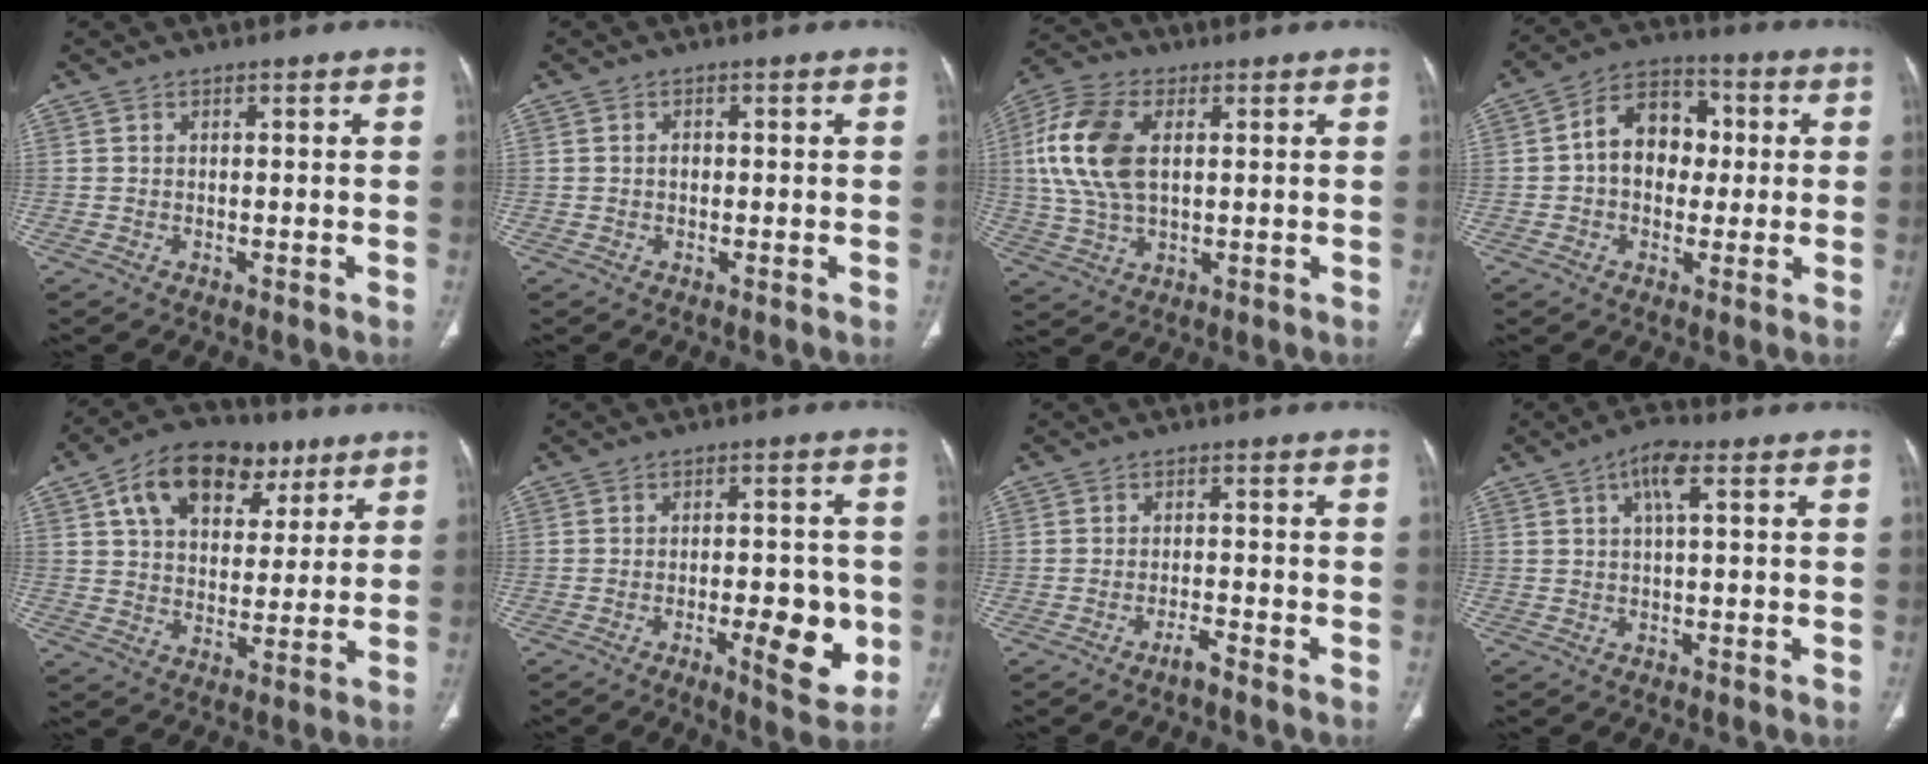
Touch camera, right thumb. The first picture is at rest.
{"total": 1.1, "force": [-0.1, 0.8, 0.6], "torque": [-0.008, 0.003, -0.004]}
{"total": 14.2, "force": [2.5, 8.2, 11.3], "torque": [-0.246, 0.009, 0.046]}
{"total": 11.1, "force": [0.7, 8.3, 7.4], "torque": [-0.084, 0.026, 0.003]}
{"total": 17.4, "force": [8.3, 11.1, 10.4], "torque": [-0.130, -0.003, 0.132]}
{"total": 10.3, "force": [-3.1, 3.7, 9.1], "torque": [-0.105, 0.009, -0.037]}
{"total": 2.3, "force": [-1.9, 0.0, 1.2], "torque": [-0.028, 0.009, -0.036]}
{"total": 4.6, "force": [1.3, 1.2, 4.2], "torque": [-0.079, 0.009, 0.018]}